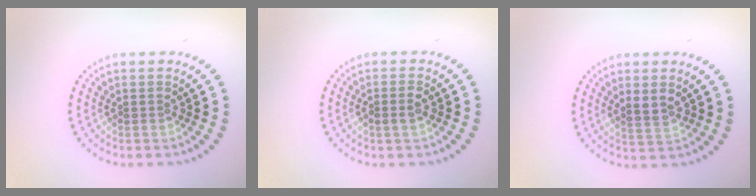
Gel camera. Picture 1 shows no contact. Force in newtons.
{"total": 1.4, "press": 1.3, "slide": 0.4}
{"total": 1.7, "press": 1.6, "slide": 0.6}